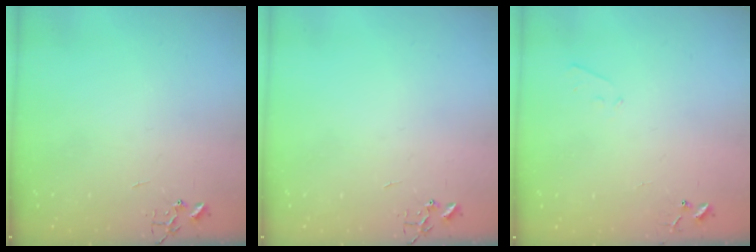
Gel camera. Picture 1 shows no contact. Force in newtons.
{"total": 0.0}
{"total": 4.2, "press": 4.2, "slide": 0.6}